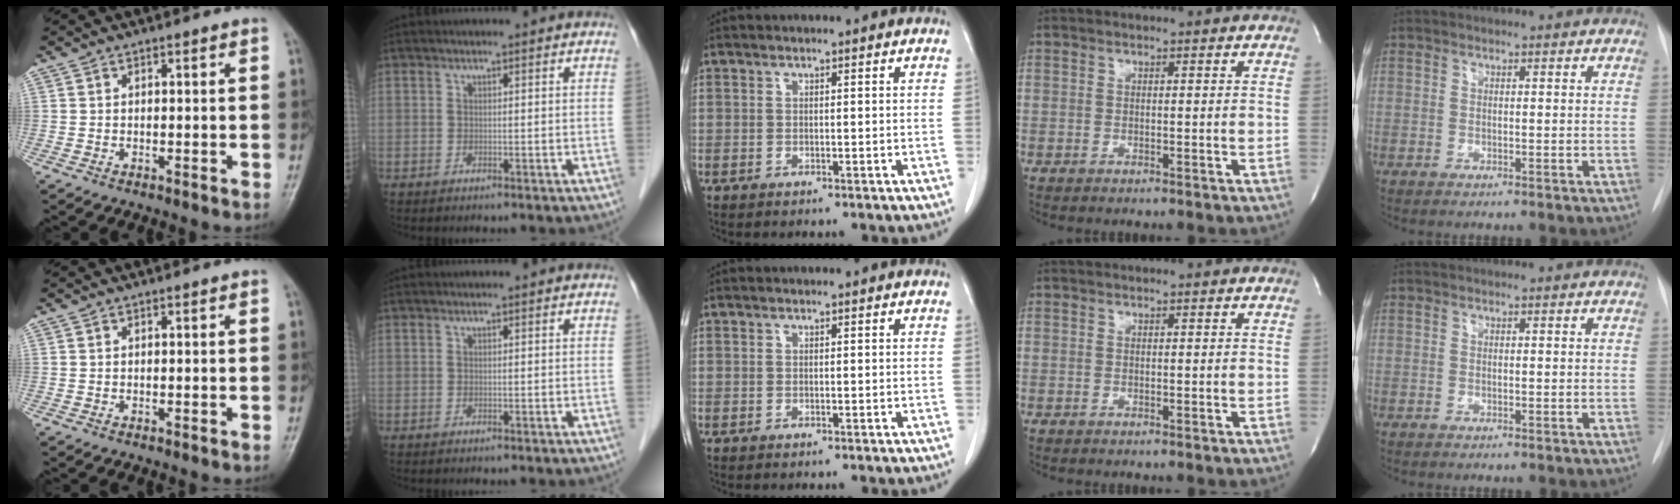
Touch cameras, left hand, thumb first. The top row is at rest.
{}